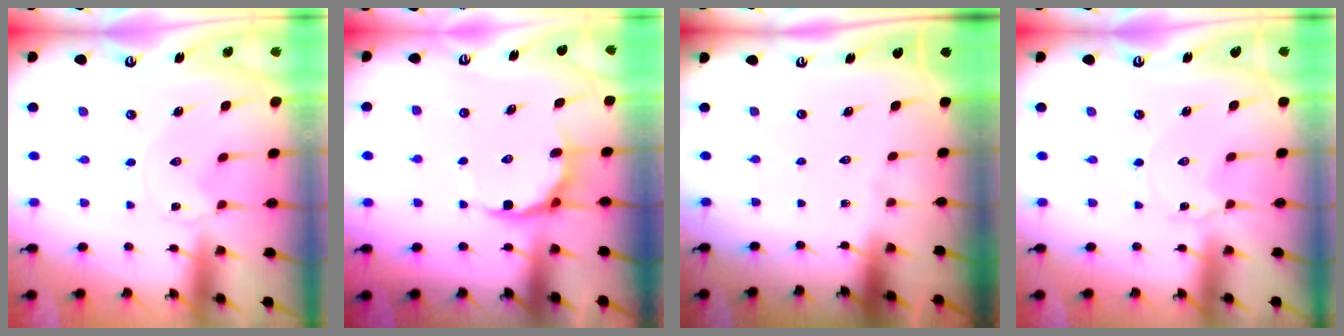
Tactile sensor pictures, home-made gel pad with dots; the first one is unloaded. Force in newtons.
{"total": 8.9, "press": 8.5, "slide": 2.4}
{"total": 0.0}
{"total": 1.6, "press": 1.6, "slide": 0.2}